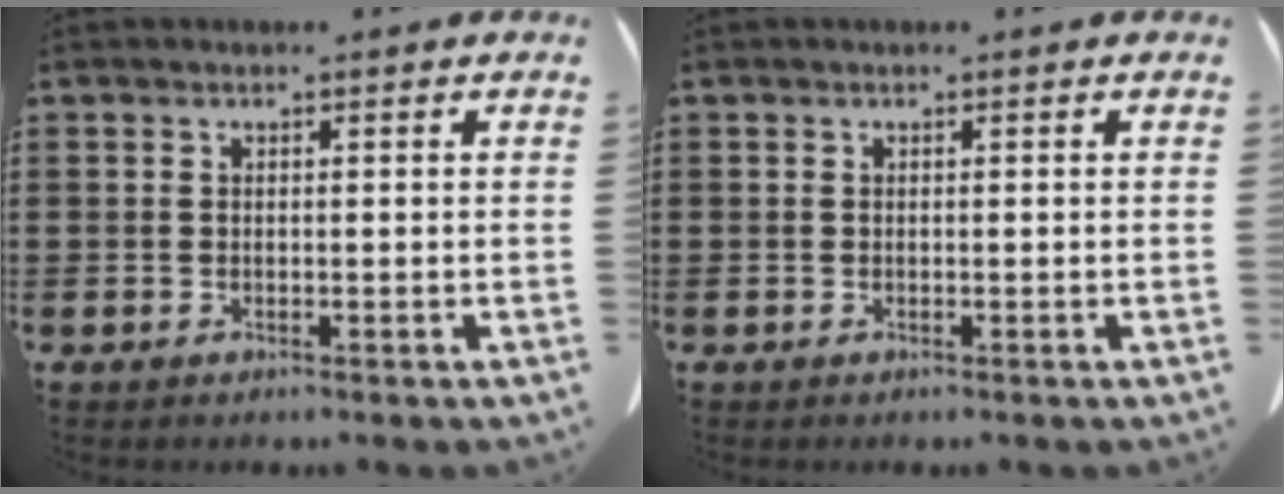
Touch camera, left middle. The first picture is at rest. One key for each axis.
{"total": 0.0}